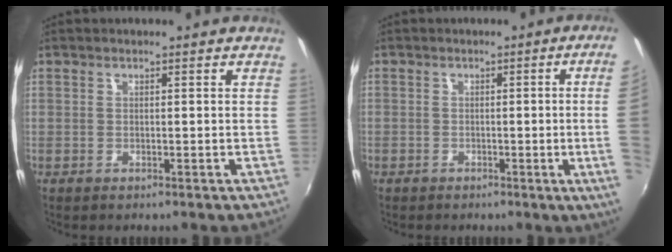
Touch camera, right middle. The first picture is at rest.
{"total": 7.9, "force": [-0.4, -1.0, 7.8], "torque": [-0.083, -0.009, -0.004]}